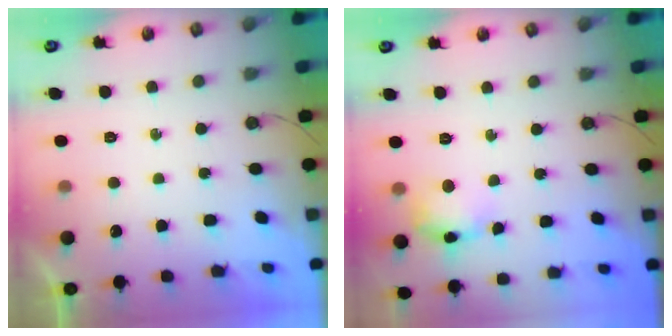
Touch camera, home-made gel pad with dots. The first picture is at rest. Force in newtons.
{"total": 11.1, "press": 11.1, "slide": 0.8}